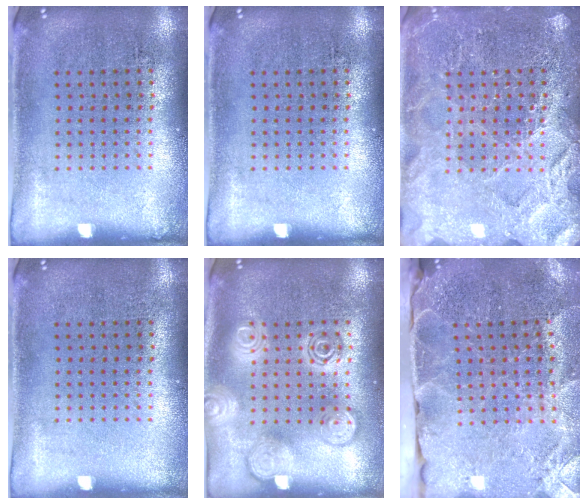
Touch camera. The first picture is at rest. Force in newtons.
{"total": 0.0}
{"total": 3.5, "press": 3.5, "slide": 0.4}
{"total": 0.0}
{"total": 3.0, "press": 3.0, "slide": 0.4}
{"total": 3.3, "press": 3.1, "slide": 1.2}